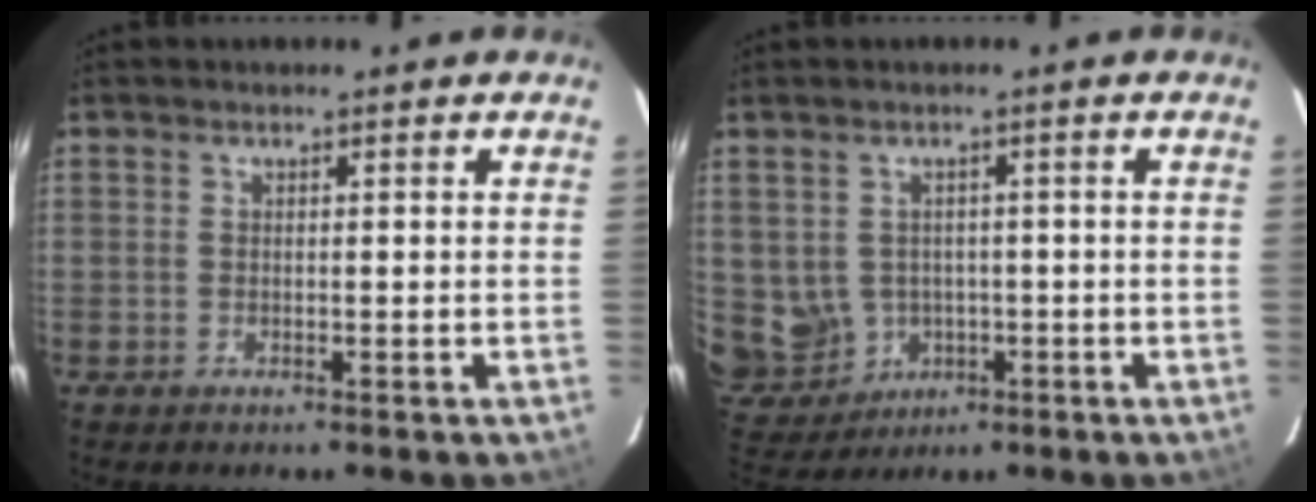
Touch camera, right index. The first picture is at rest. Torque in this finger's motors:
{"motor_torque": [0.25, 0.17, 0.03, 0.01]}